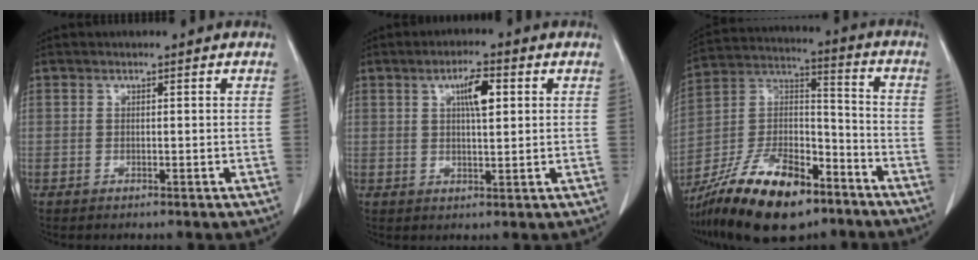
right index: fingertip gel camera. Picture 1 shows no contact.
{"total": 5.0, "force": [1.7, 1.1, 4.6], "torque": [-0.080, 0.004, 0.029]}
{"total": 20.7, "force": [-14.1, 7.5, 13.2], "torque": [-0.263, 0.005, -0.248]}